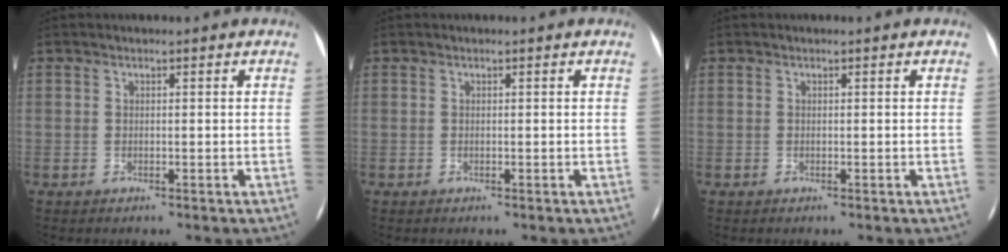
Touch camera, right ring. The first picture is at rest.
{"total": 0.0}
{"total": 0.0}